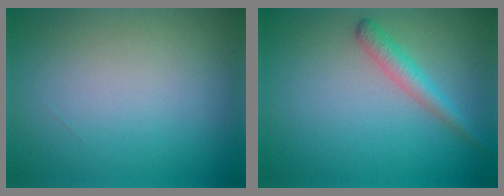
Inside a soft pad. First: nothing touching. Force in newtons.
{"total": 2.2, "press": 2.2, "slide": 0.1}